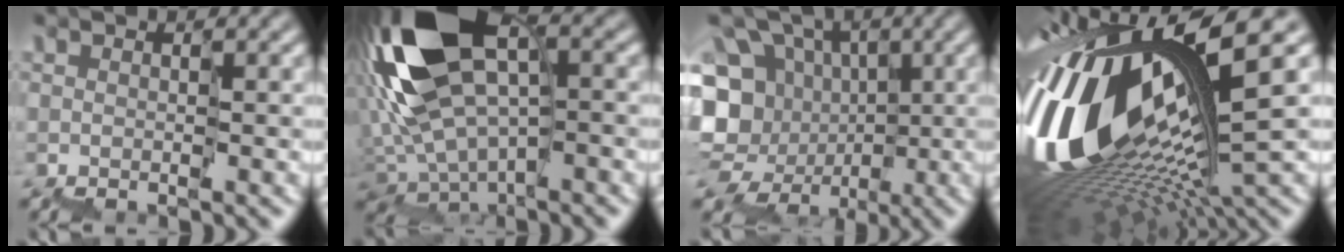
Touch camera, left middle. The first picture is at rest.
{"total": 13.5, "force": [1.4, 7.1, 11.4], "torque": [-0.268, 0.019, 0.029]}
{"total": 10.4, "force": [-1.6, 9.4, 4.2], "torque": [-0.079, 0.014, -0.048]}
{"total": 16.5, "force": [1.5, 5.3, 15.6], "torque": [-0.322, -0.002, 0.040]}